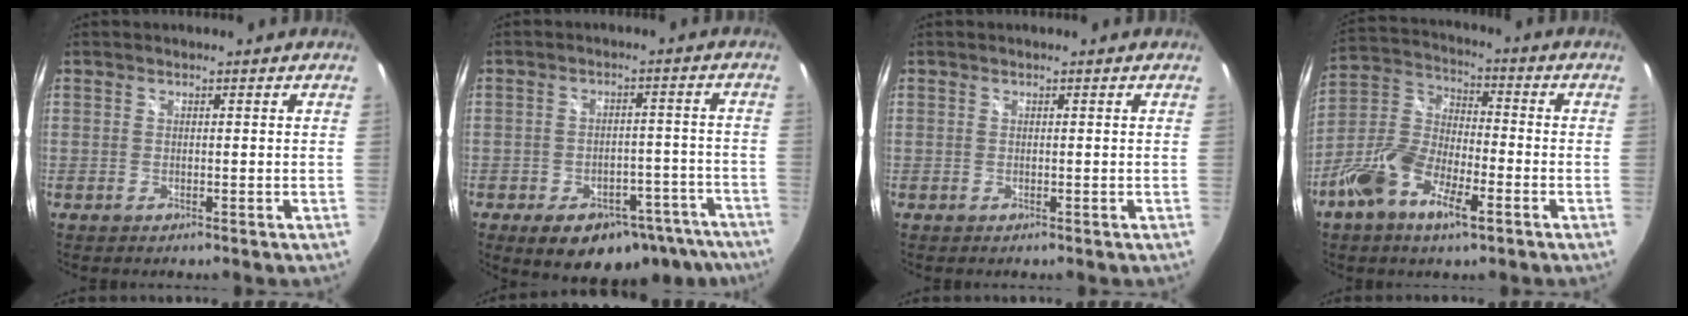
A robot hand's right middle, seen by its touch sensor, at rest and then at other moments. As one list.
[{"total": 16.8, "force": [-12.1, 8.3, 8.1], "torque": [-0.127, 0.007, -0.133]}, {"total": 0.0}, {"total": 13.0, "force": [-6.8, 5.5, 9.7], "torque": [-0.216, -0.002, -0.136]}]